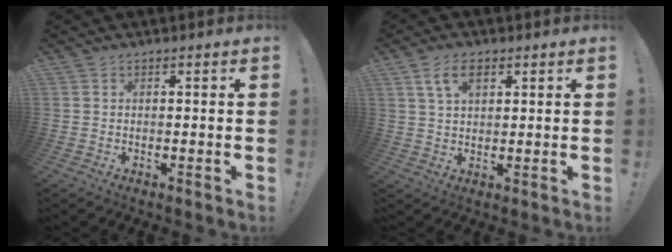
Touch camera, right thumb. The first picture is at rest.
{"total": 6.7, "force": [3.0, 3.5, 4.8], "torque": [-0.091, 0.002, 0.057]}